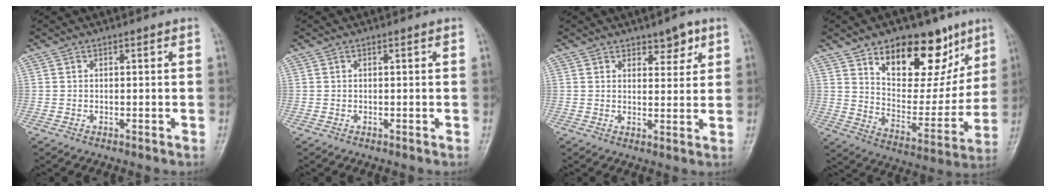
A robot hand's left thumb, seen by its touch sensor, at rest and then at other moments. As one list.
[{"total": 0.0}, {"total": 4.4, "force": [2.8, 2.3, 2.5], "torque": [-0.008, -0.017, 0.040]}, {"total": 20.8, "force": [11.9, 11.2, 12.7], "torque": [-0.119, -0.062, 0.192]}]